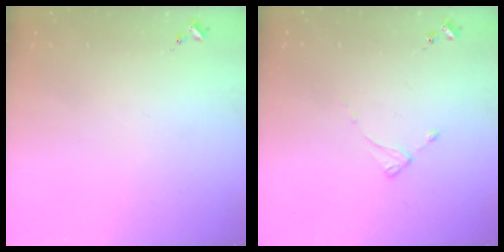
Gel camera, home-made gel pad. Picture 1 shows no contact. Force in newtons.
{"total": 2.4, "press": 2.4, "slide": 0.3}